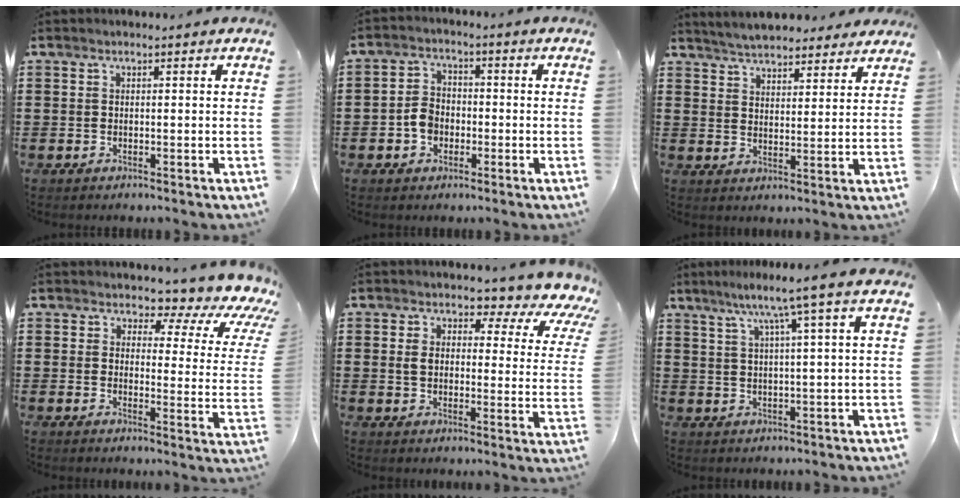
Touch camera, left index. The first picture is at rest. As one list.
[{"total": 4.2, "force": [-1.4, 3.2, 2.2], "torque": [-0.054, 0.006, -0.030]}, {"total": 4.7, "force": [4.7, 0.8, 0.4], "torque": [-0.026, -0.016, 0.085]}, {"total": 4.5, "force": [3.3, 1.7, 2.5], "torque": [-0.046, -0.028, 0.045]}, {"total": 4.4, "force": [2.9, 2.3, 2.5], "torque": [-0.056, -0.025, 0.039]}, {"total": 6.4, "force": [3.4, -0.6, 5.4], "torque": [-0.116, -0.002, 0.052]}]